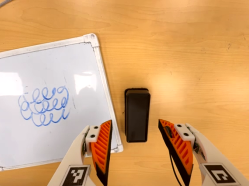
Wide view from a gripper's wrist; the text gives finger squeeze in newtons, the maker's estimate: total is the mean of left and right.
{"total": 0.0}